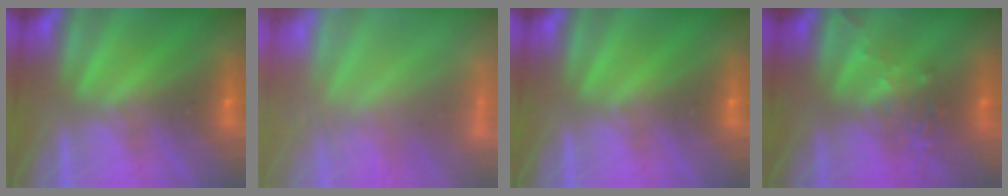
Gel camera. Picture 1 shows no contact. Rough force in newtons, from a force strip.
{"total": 7.0}
{"total": 0.0}
{"total": 2.8}